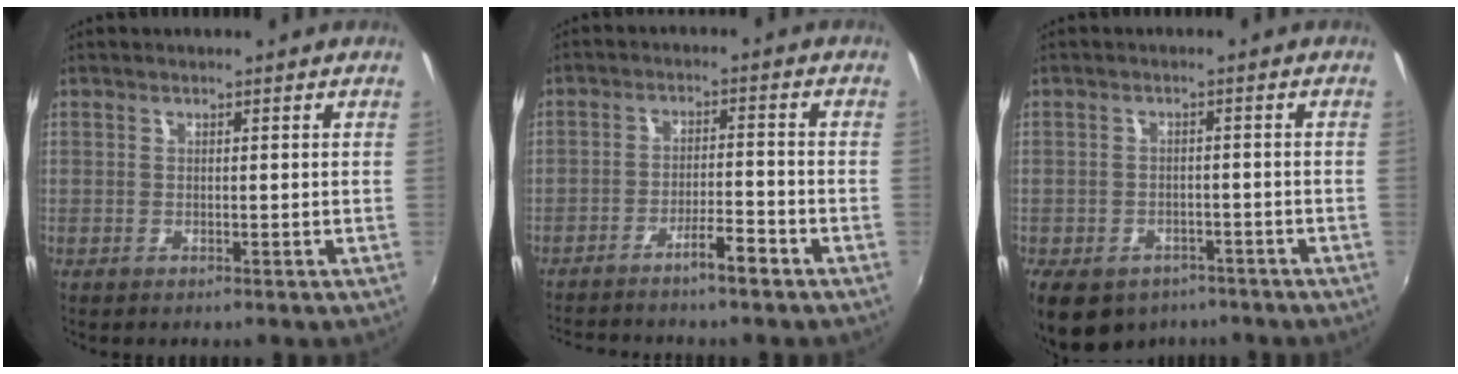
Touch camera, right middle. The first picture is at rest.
{"total": 5.9, "force": [-5.0, 0.2, 3.1], "torque": [-0.066, 0.008, -0.084]}
{"total": 11.7, "force": [-7.7, 7.2, 5.1], "torque": [-0.124, -0.016, -0.109]}